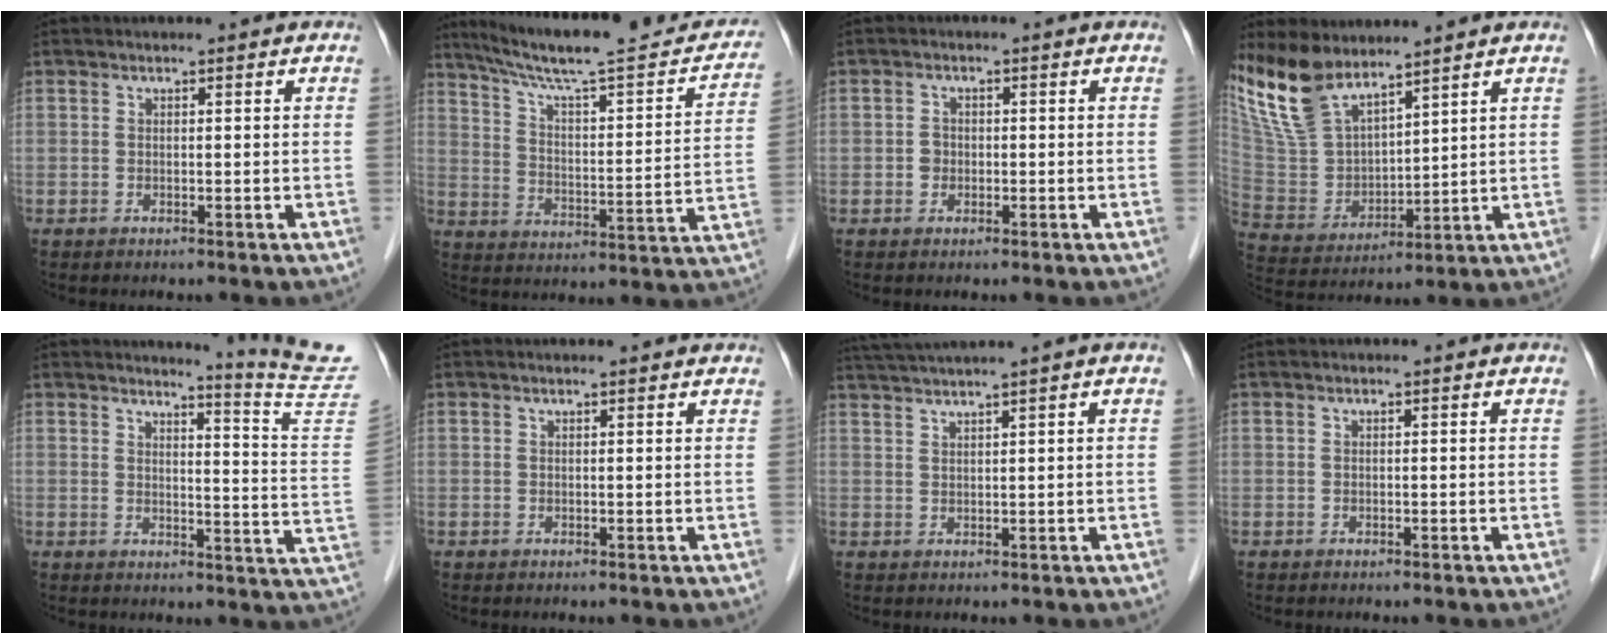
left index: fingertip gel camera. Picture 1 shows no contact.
{"total": 23.9, "force": [20.4, 3.6, 12.0], "torque": [-0.179, -0.002, 0.283]}
{"total": 1.6, "force": [-0.5, 1.4, 0.5], "torque": [-0.008, 0.002, -0.008]}
{"total": 12.0, "force": [9.8, 3.9, 5.7], "torque": [-0.132, 0.002, 0.209]}
{"total": 12.5, "force": [11.9, -3.1, 2.5], "torque": [-0.039, -0.118, 0.128]}
{"total": 2.6, "force": [2.4, 0.4, 0.8], "torque": [-0.011, 0.014, 0.023]}
{"total": 4.7, "force": [3.7, -1.4, 2.6], "torque": [-0.055, 0.014, 0.075]}
{"total": 0.0}